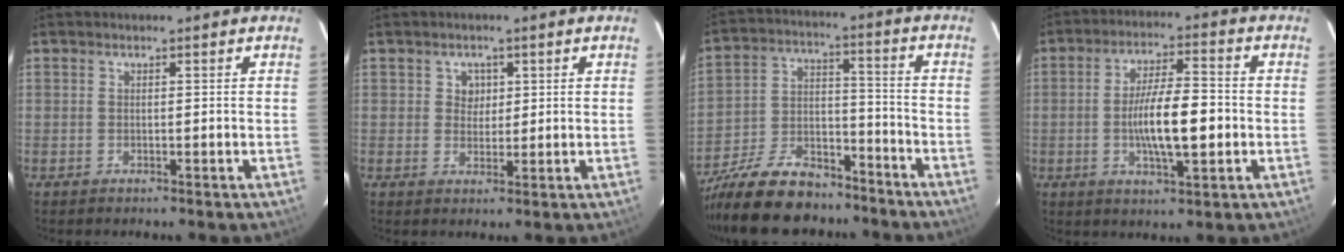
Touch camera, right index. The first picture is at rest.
{"total": 2.7, "force": [0.8, 2.6, 0.5], "torque": [-0.002, 0.010, 0.014]}
{"total": 20.4, "force": [-16.0, 8.8, 9.0], "torque": [-0.201, 0.009, -0.258]}
{"total": 10.6, "force": [-1.8, 2.6, 10.1], "torque": [-0.185, -0.004, -0.027]}